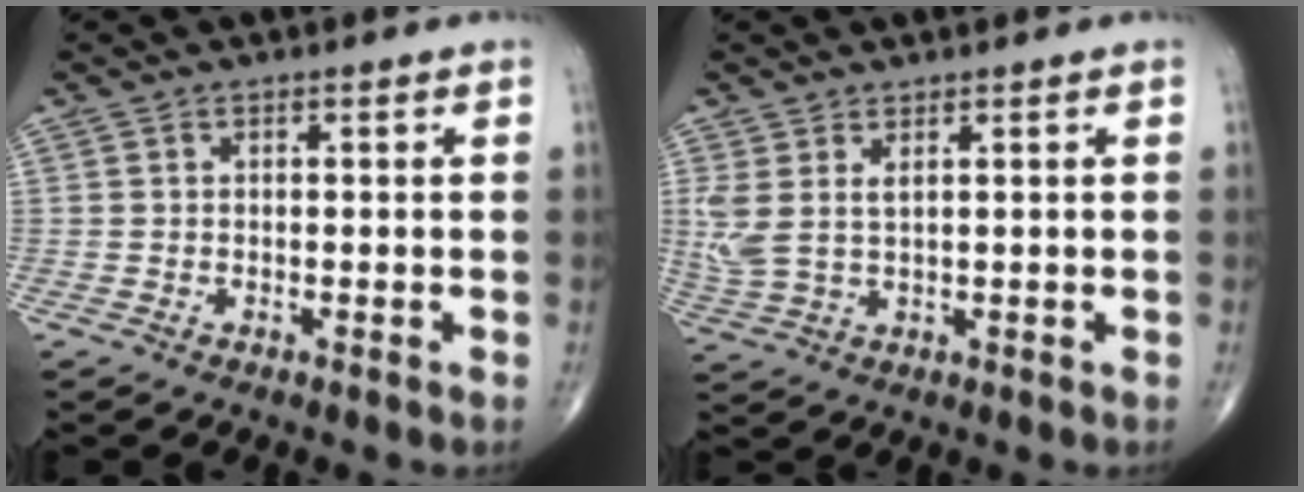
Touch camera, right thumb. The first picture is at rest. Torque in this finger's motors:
{"motor_torque": [-0.21, 0.40, 0.34, 0.32, 0.22]}